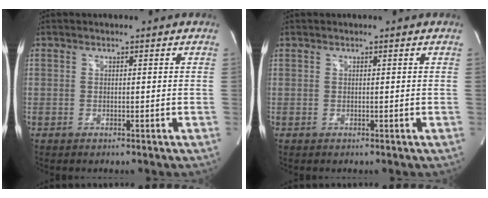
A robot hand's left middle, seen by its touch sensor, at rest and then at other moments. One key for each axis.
{"total": 0.0}